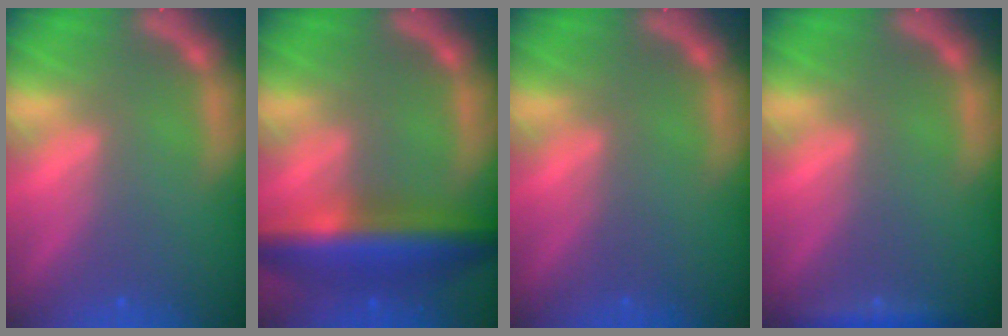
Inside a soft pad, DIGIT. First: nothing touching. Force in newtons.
{"total": 8.5}
{"total": 0.0}
{"total": 1.9}